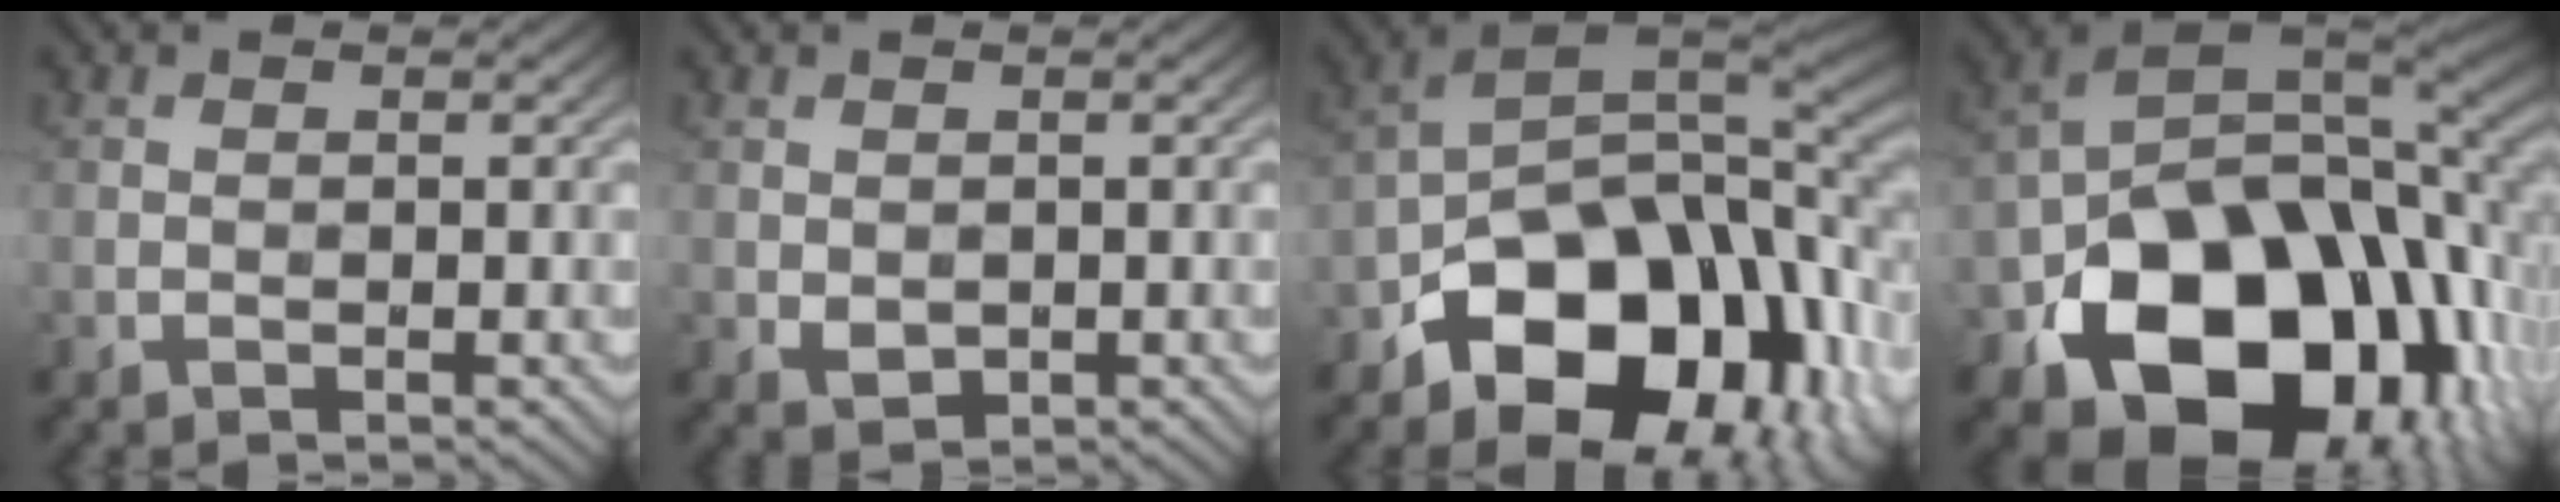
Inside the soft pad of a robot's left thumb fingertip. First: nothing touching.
{"total": 2.3, "force": [-0.3, 1.7, 1.6], "torque": [-0.034, -0.009, -0.001]}
{"total": 17.9, "force": [-6.4, 11.4, 12.2], "torque": [-0.184, -0.019, -0.107]}
{"total": 20.3, "force": [-7.0, 13.9, 12.9], "torque": [-0.221, -0.048, -0.101]}